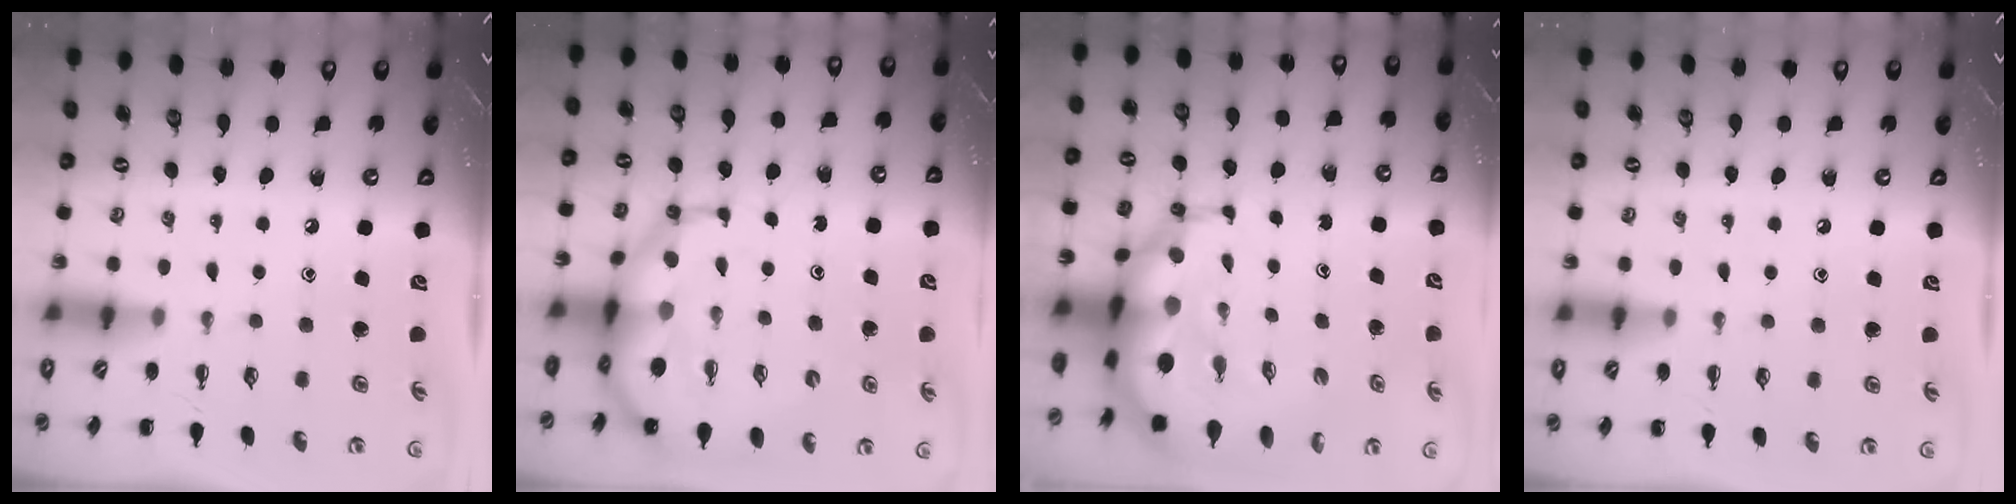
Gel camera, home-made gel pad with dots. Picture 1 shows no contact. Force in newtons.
{"total": 11.5, "press": 11.0, "slide": 3.3}
{"total": 13.0, "press": 12.6, "slide": 3.4}
{"total": 3.0, "press": 2.8, "slide": 1.1}